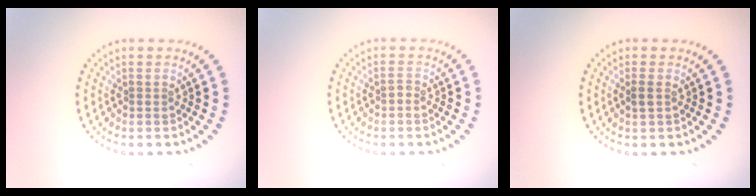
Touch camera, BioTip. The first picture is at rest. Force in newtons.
{"total": 0.6, "press": 0.4, "slide": 0.4}
{"total": 0.8, "press": 0.7, "slide": 0.4}